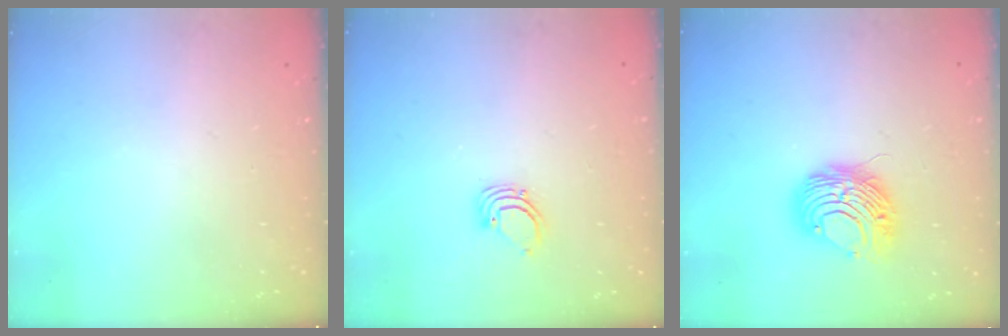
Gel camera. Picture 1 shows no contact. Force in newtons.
{"total": 2.7, "press": 2.7, "slide": 0.1}
{"total": 9.1, "press": 9.1, "slide": 0.6}